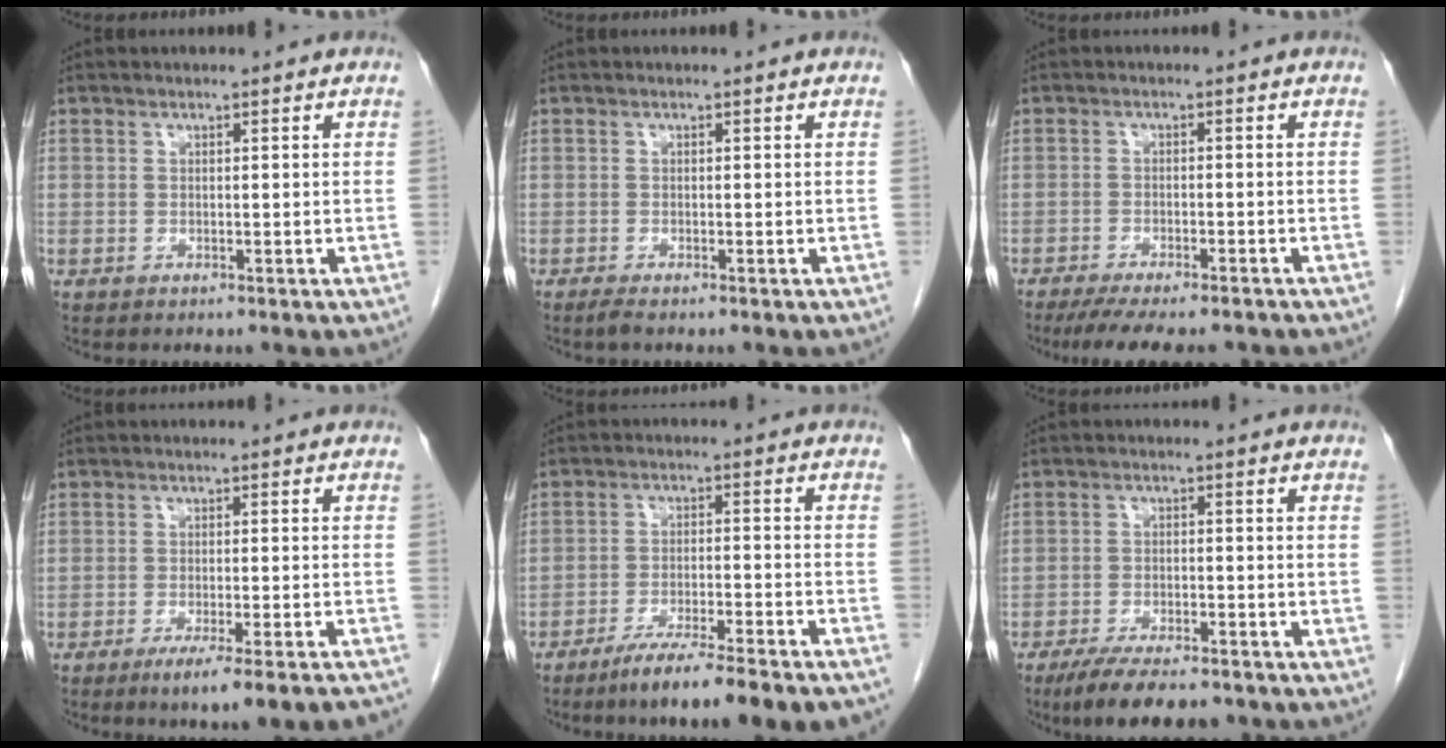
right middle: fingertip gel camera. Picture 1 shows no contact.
{"total": 0.9, "force": [-0.7, -0.1, 0.5], "torque": [-0.016, -0.004, -0.016]}
{"total": 11.1, "force": [-9.6, 2.0, 5.2], "torque": [-0.074, -0.014, -0.133]}
{"total": 11.5, "force": [-9.2, 0.0, 6.9], "torque": [-0.065, -0.016, -0.129]}
{"total": 12.6, "force": [-10.0, -0.1, 7.7], "torque": [-0.105, -0.028, -0.155]}
{"total": 9.3, "force": [-7.4, 2.5, 5.1], "torque": [-0.079, -0.015, -0.119]}